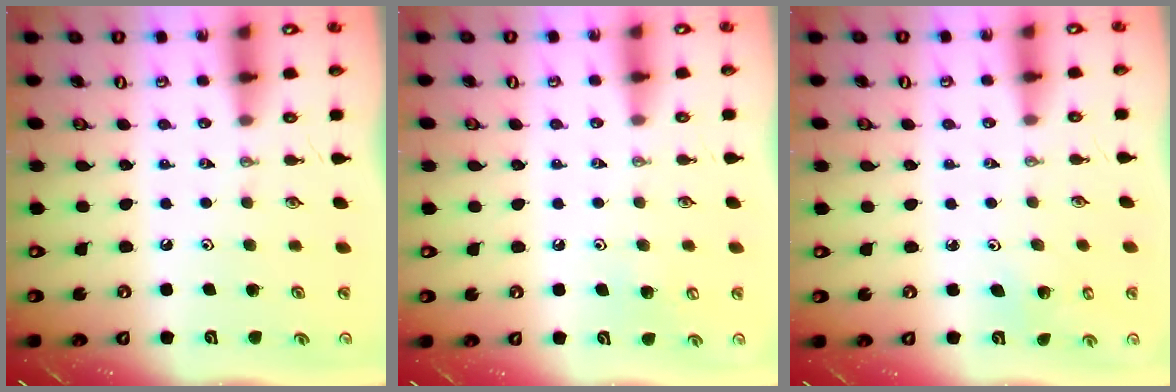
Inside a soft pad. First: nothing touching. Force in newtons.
{"total": 5.5, "press": 5.5, "slide": 0.7}
{"total": 2.2, "press": 2.2, "slide": 0.2}